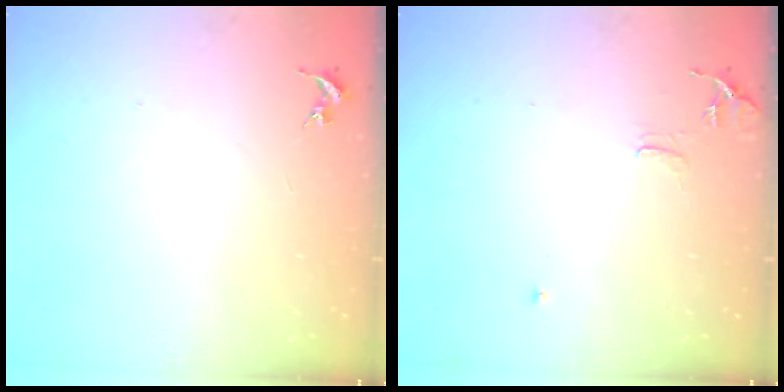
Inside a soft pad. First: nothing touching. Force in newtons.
{"total": 8.1, "press": 8.0, "slide": 0.7}